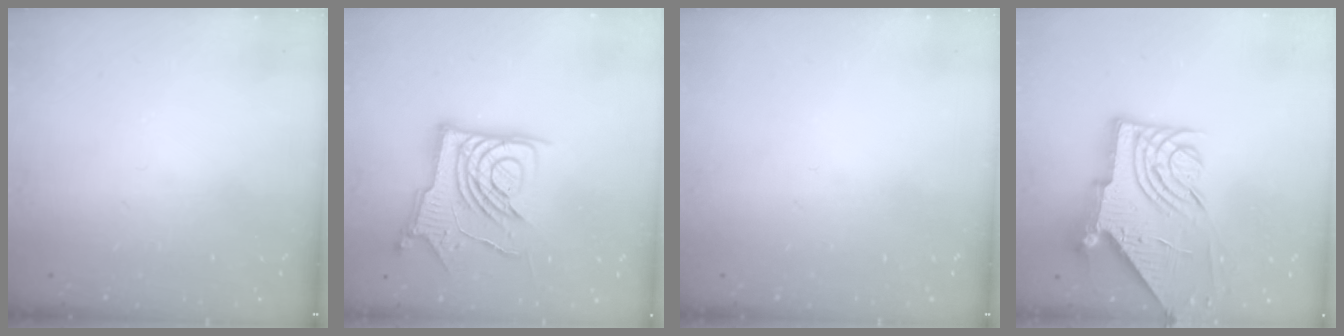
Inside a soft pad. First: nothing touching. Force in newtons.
{"total": 14.4, "press": 14.3, "slide": 1.5}
{"total": 0.0}
{"total": 11.4, "press": 11.3, "slide": 1.6}